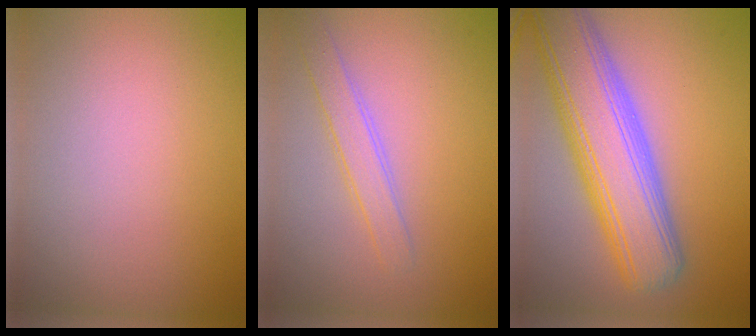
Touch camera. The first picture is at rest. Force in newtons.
{"total": 2.3, "press": 2.3, "slide": 0.1}
{"total": 9.9, "press": 9.9, "slide": 0.5}